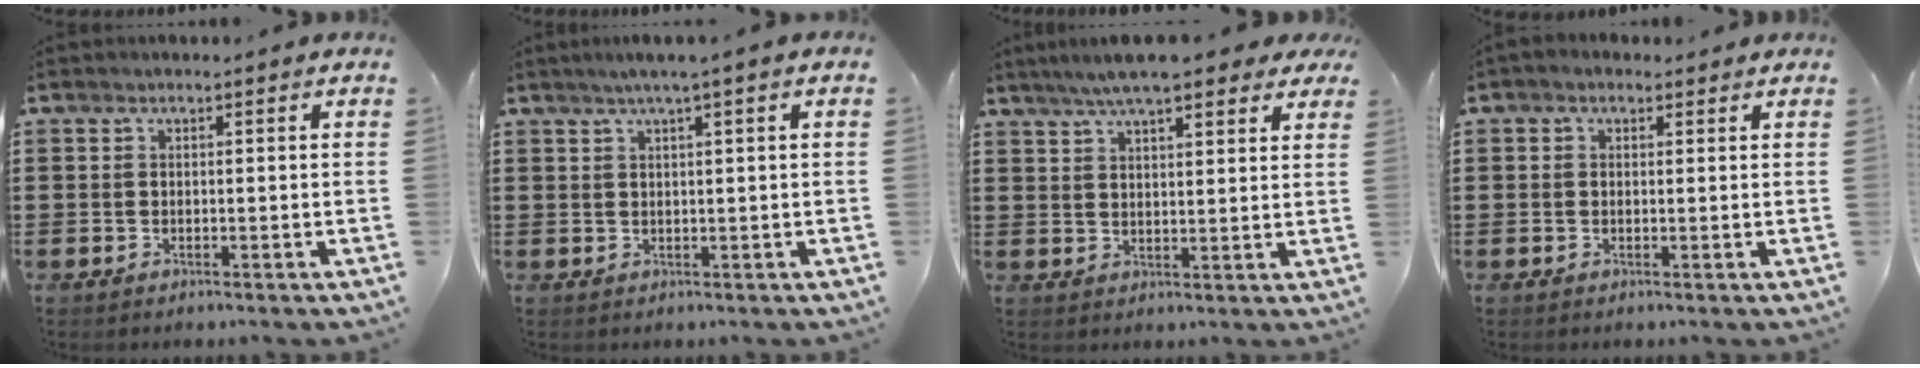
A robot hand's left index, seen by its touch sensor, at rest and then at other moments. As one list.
[{"total": 1.8, "force": [0.8, -0.3, 1.5], "torque": [-0.029, -0.003, 0.013]}, {"total": 7.1, "force": [6.0, 0.9, 3.8], "torque": [-0.091, -0.007, 0.108]}, {"total": 1.0, "force": [0.3, 0.8, 0.5], "torque": [-0.010, 0.006, 0.005]}]